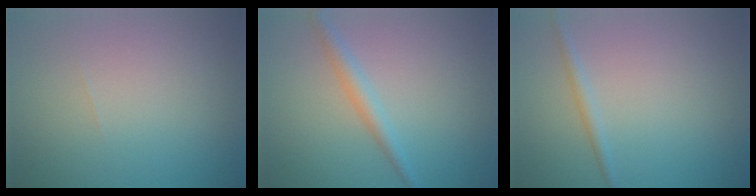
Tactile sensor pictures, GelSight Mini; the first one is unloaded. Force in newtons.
{"total": 2.2, "press": 2.2, "slide": 0.1}
{"total": 1.2, "press": 1.2, "slide": 0.1}